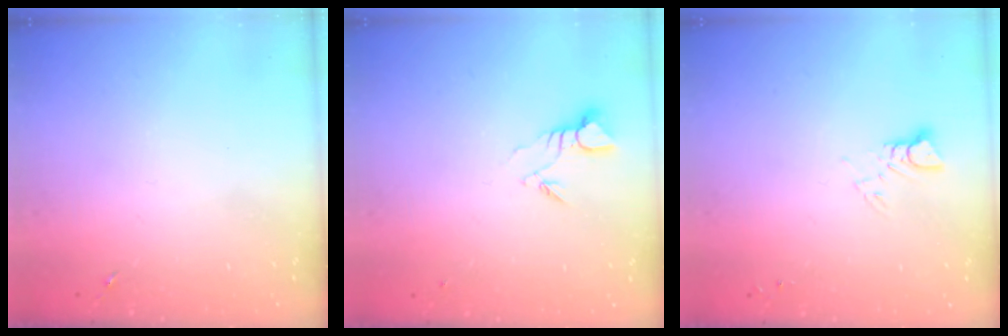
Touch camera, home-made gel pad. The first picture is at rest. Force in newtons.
{"total": 3.8, "press": 3.8, "slide": 0.3}
{"total": 2.9, "press": 2.9, "slide": 0.2}